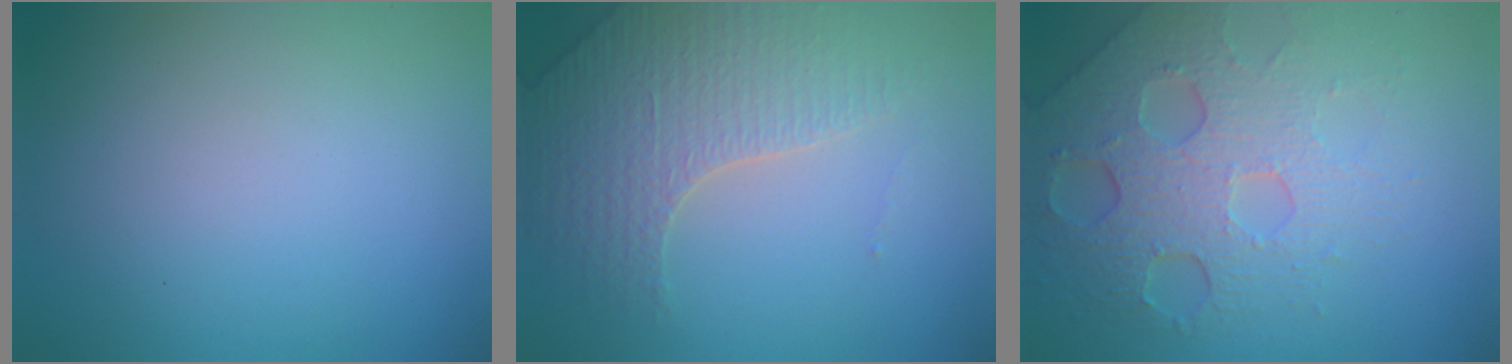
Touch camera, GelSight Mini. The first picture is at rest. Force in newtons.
{"total": 3.6, "press": 3.4, "slide": 1.0}
{"total": 7.3, "press": 5.0, "slide": 5.3}